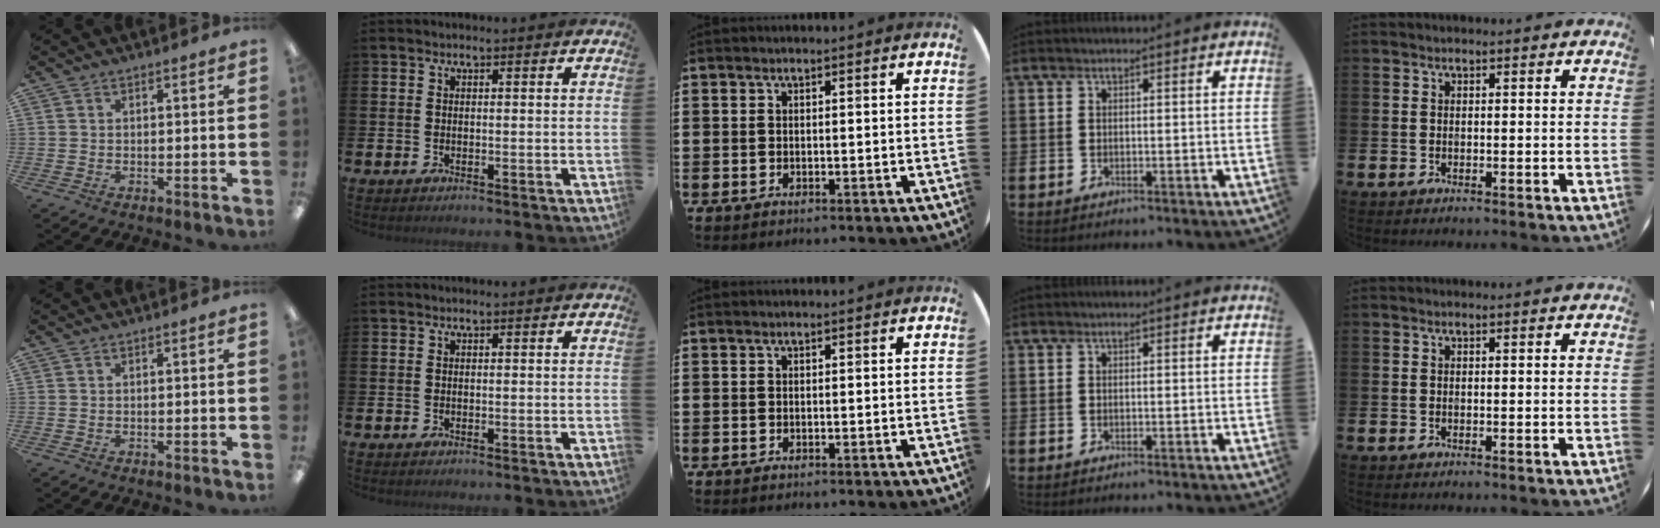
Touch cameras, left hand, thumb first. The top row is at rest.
{}